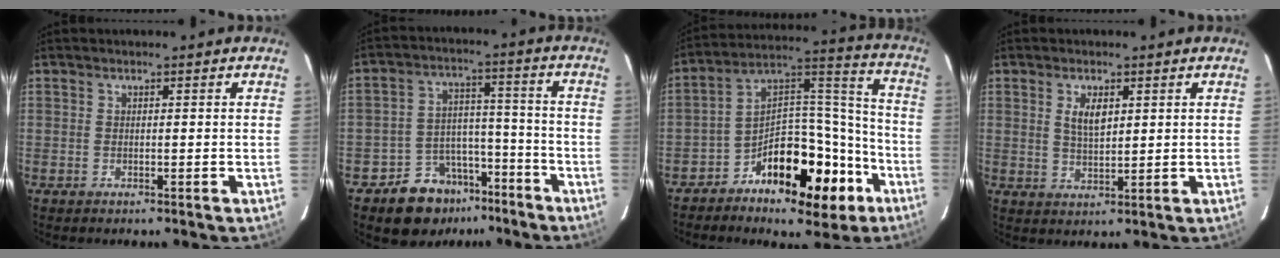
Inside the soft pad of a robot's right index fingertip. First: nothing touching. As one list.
[{"total": 10.8, "force": [-7.6, 7.1, 2.7], "torque": [-0.058, 0.044, -0.104]}, {"total": 18.2, "force": [-11.2, 10.0, 10.2], "torque": [-0.161, 0.061, -0.163]}, {"total": 4.3, "force": [1.5, 1.9, 3.4], "torque": [-0.062, 0.001, 0.030]}]